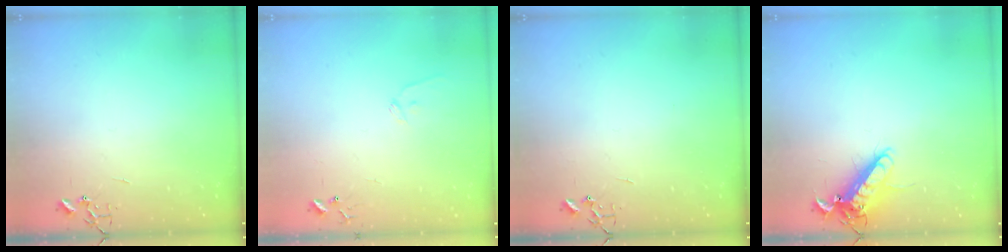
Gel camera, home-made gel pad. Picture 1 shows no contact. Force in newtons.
{"total": 6.6, "press": 6.6, "slide": 0.6}
{"total": 0.0}
{"total": 13.3, "press": 13.0, "slide": 2.5}